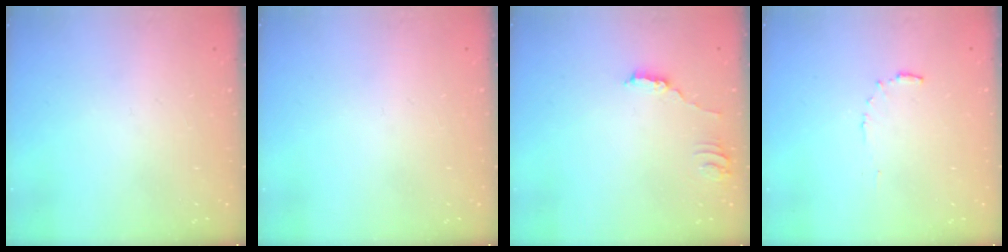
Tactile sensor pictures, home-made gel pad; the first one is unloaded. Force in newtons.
{"total": 0.0}
{"total": 2.5, "press": 2.5, "slide": 0.2}
{"total": 5.1, "press": 5.1, "slide": 0.3}